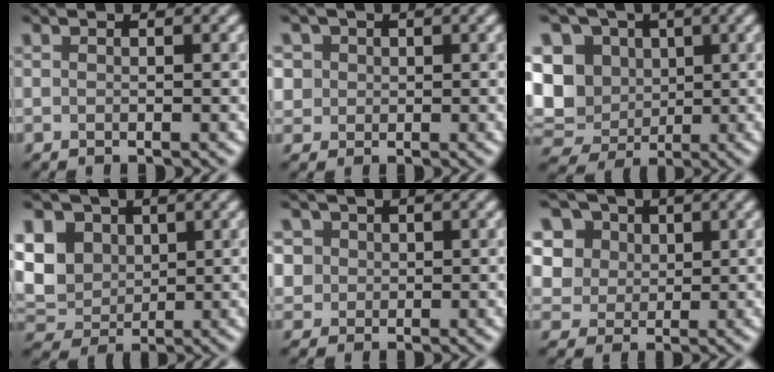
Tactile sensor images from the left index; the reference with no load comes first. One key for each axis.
{"total": 4.1, "fx": 1.6, "fy": 3.5, "fz": 1.2, "tx": -0.020, "ty": 0.022, "tz": 0.015}
{"total": 10.4, "fx": 1.4, "fy": 8.9, "fz": 5.1, "tx": -0.099, "ty": 0.012, "tz": 0.000}
{"total": 8.4, "fx": 2.3, "fy": 6.8, "fz": 4.4, "tx": -0.107, "ty": 0.026, "tz": 0.028}
{"total": 4.9, "fx": 1.9, "fy": 4.3, "fz": 1.5, "tx": -0.030, "ty": 0.023, "tz": 0.016}
{"total": 10.4, "fx": 5.3, "fy": 7.8, "fz": 4.3, "tx": -0.108, "ty": 0.023, "tz": 0.079}